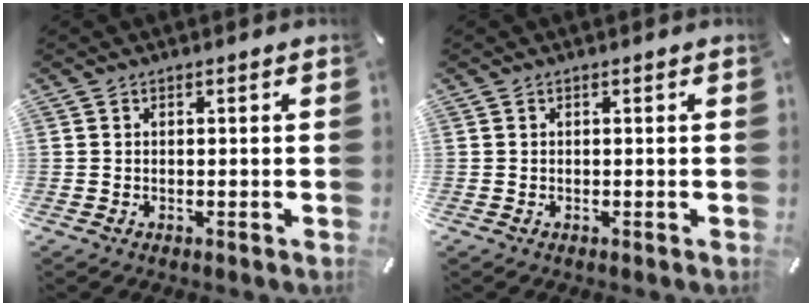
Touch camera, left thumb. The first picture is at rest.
{"total": 0.0}